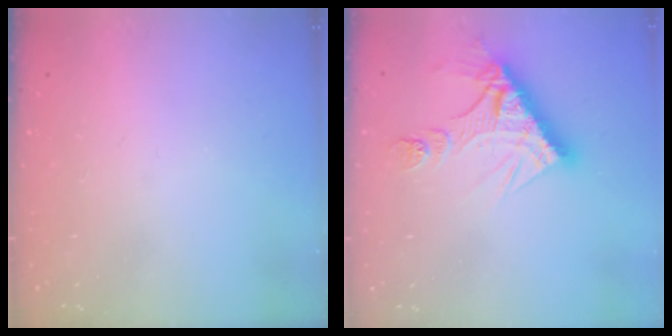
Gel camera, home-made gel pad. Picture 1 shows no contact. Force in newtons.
{"total": 13.5, "press": 13.4, "slide": 1.2}